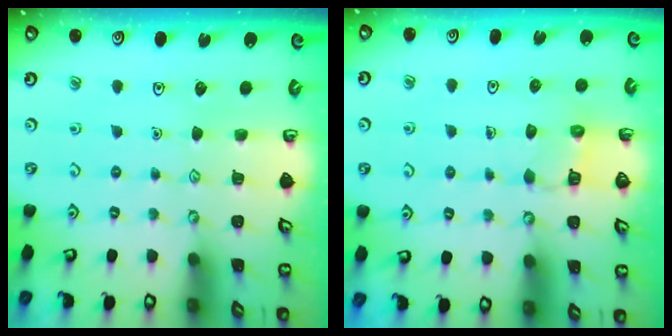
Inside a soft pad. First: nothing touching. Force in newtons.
{"total": 5.3, "press": 5.2, "slide": 0.4}